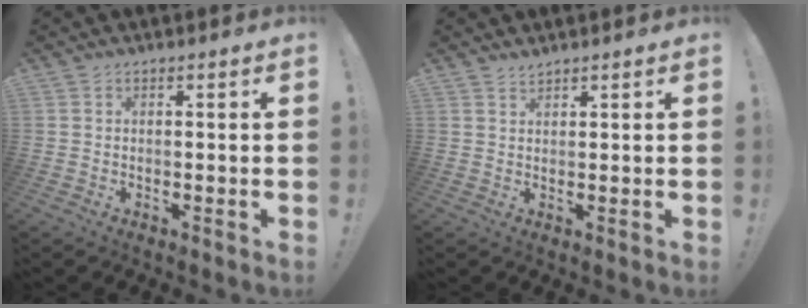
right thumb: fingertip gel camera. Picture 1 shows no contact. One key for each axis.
{"total": 1.8, "fx": 1.7, "fy": 0.5, "fz": 0.3, "tx": 0.000, "ty": -0.010, "tz": 0.031}